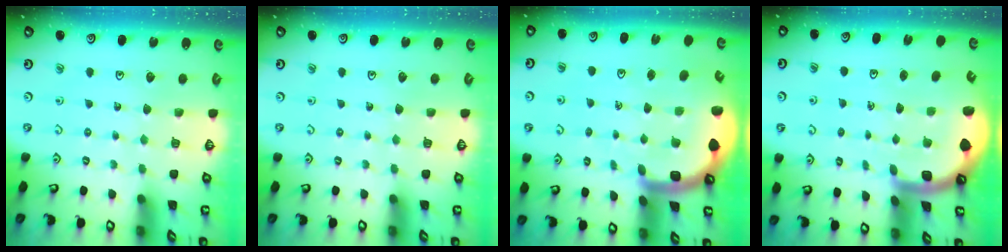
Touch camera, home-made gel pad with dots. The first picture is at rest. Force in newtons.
{"total": 0.0}
{"total": 7.7, "press": 7.5, "slide": 1.7}
{"total": 3.9, "press": 3.9, "slide": 0.4}